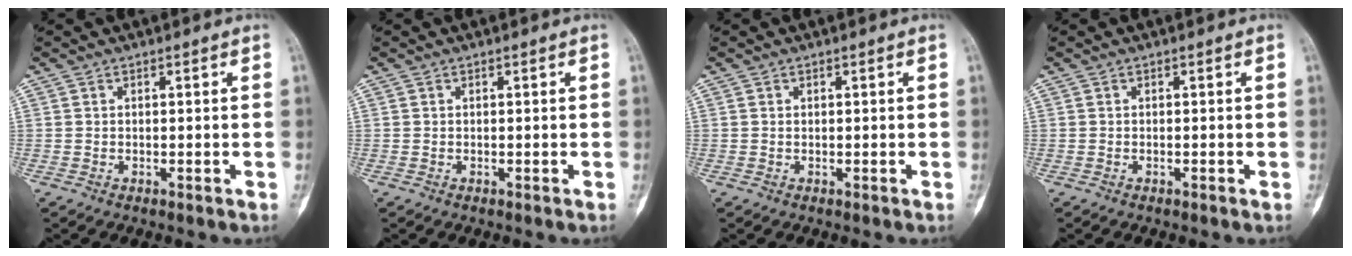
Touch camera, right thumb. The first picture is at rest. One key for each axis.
{"total": 0.0}
{"total": 0.0}
{"total": 0.0}